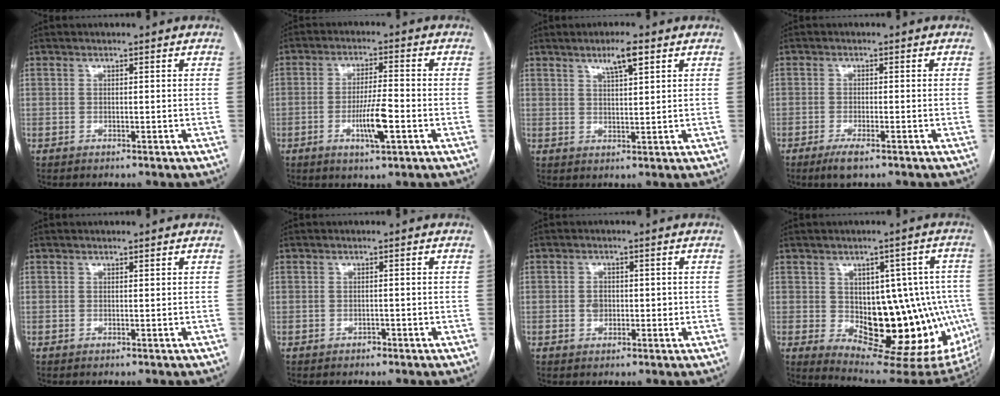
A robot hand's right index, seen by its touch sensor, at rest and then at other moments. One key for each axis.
{"total": 6.8, "fx": -2.3, "fy": 0.7, "fz": 6.3, "tx": -0.117, "ty": -0.006, "tz": -0.039}
{"total": 4.5, "fx": 2.8, "fy": 0.6, "fz": 3.6, "tx": -0.061, "ty": 0.000, "tz": 0.047}
{"total": 3.1, "fx": -2.0, "fy": 0.5, "fz": 2.3, "tx": -0.042, "ty": -0.004, "tz": -0.035}
{"total": 0.0}
{"total": 0.7, "fx": -0.5, "fy": 0.5, "fz": 0.2, "tx": -0.001, "ty": 0.003, "tz": -0.007}
{"total": 2.6, "fx": -0.1, "fy": 2.1, "fz": 1.6, "tx": -0.024, "ty": 0.005, "tz": 0.000}
{"total": 20.5, "fx": -2.7, "fy": 10.1, "fz": 17.6, "tx": -0.172, "ty": 0.020, "tz": -0.007}